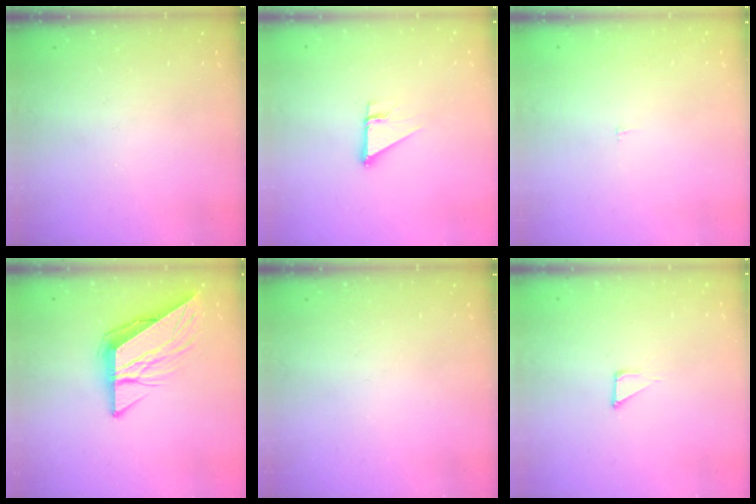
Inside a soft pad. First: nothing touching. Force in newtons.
{"total": 2.7, "press": 2.7, "slide": 0.2}
{"total": 2.3, "press": 2.3, "slide": 0.2}
{"total": 10.2, "press": 10.1, "slide": 1.3}
{"total": 0.0}
{"total": 2.7, "press": 2.7, "slide": 0.3}